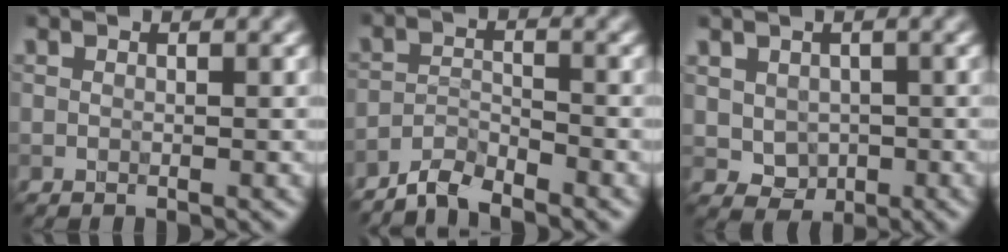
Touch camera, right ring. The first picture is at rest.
{"total": 3.2, "force": [-3.2, 0.2, 0.3], "torque": [-0.004, 0.002, -0.063]}
{"total": 2.0, "force": [-0.3, 1.8, 0.8], "torque": [-0.017, -0.004, 0.006]}